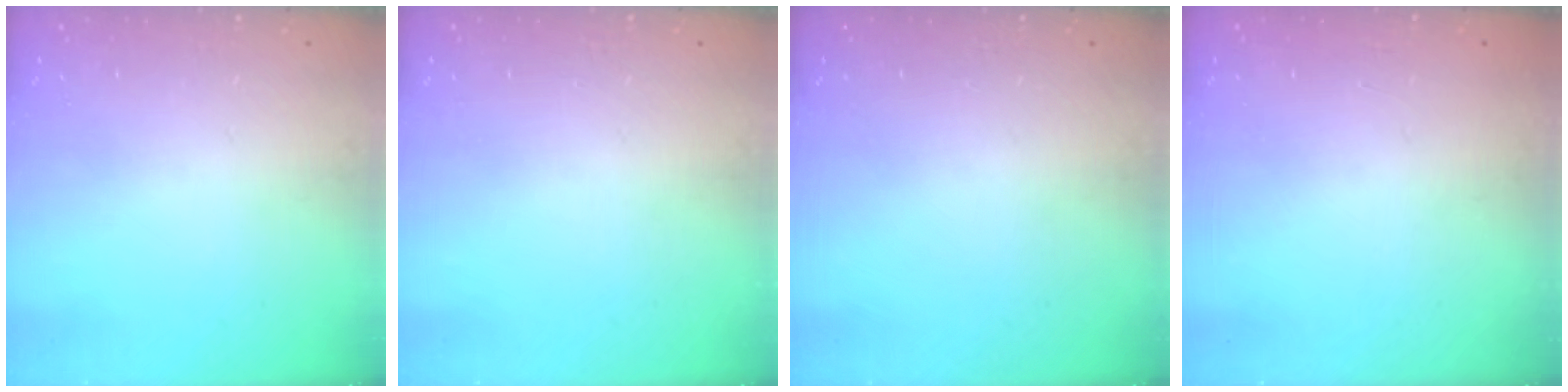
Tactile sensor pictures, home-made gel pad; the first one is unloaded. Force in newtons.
{"total": 0.0}
{"total": 0.0}
{"total": 1.0, "press": 0.0, "slide": 1.0}